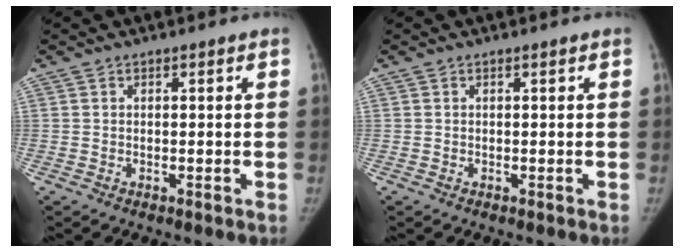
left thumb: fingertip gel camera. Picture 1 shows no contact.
{"total": 0.0}